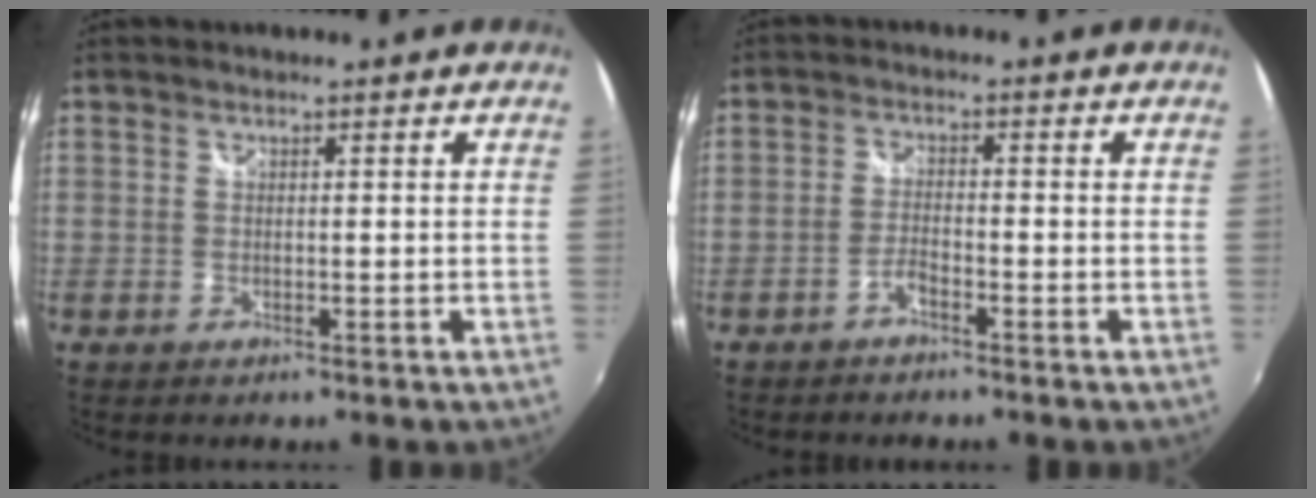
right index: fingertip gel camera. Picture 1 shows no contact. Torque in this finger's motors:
{"motor_torque": [0.01, -0.01, 0.02, 0.02]}